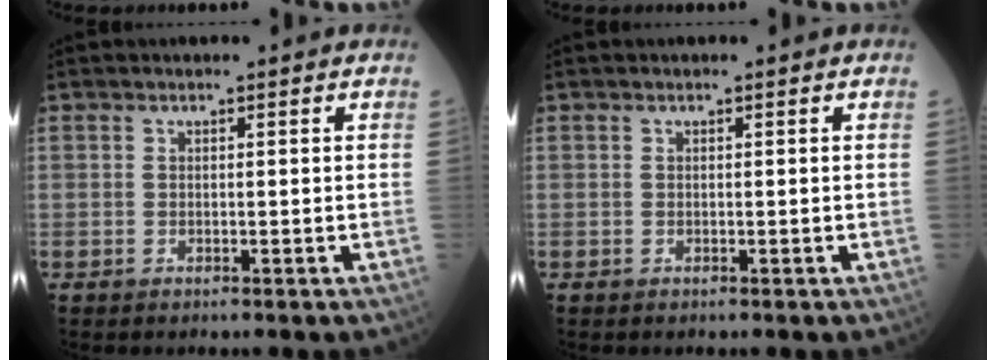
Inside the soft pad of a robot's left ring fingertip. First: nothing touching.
{"total": 0.0}